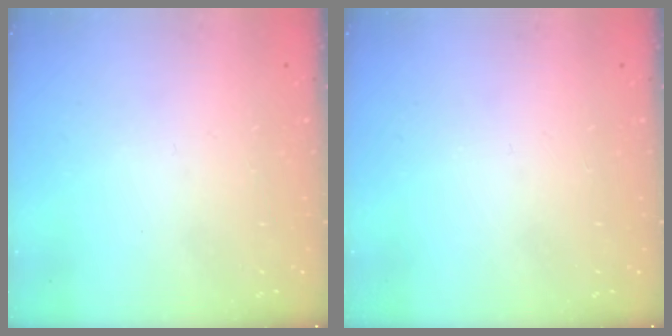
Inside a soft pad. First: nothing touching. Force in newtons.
{"total": 0.0}